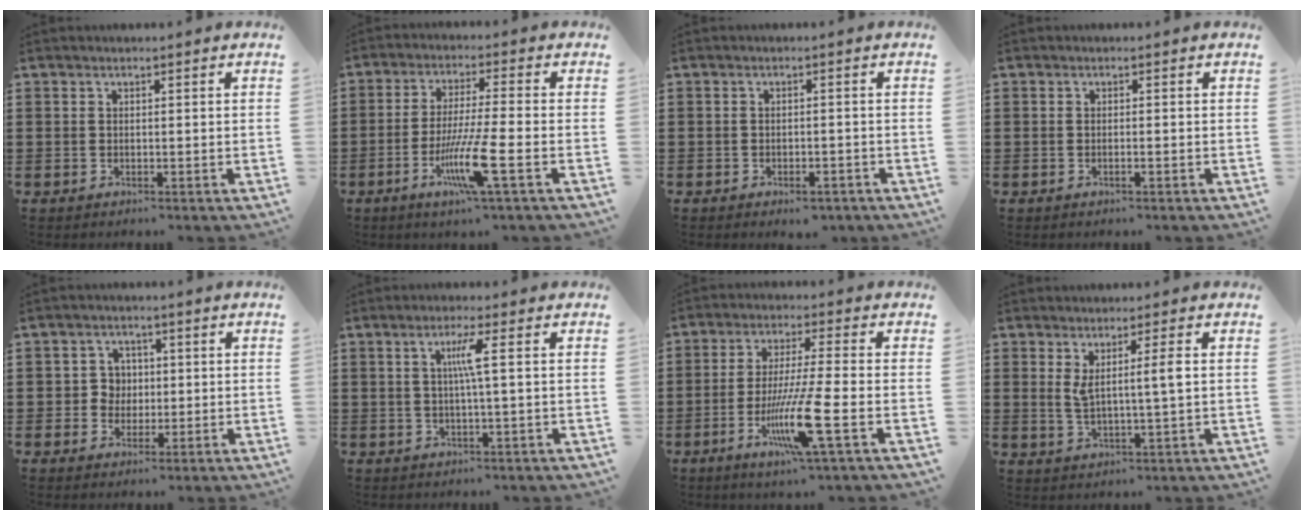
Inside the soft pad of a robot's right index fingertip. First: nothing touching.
{"total": 9.4, "force": [-3.8, 0.4, 8.6], "torque": [-0.172, -0.020, -0.074]}
{"total": 1.7, "force": [-1.5, 0.4, 0.7], "torque": [-0.017, -0.002, -0.029]}
{"total": 0.6, "force": [-0.3, -0.1, 0.5], "torque": [-0.010, -0.003, -0.006]}
{"total": 3.3, "force": [0.0, 3.1, 1.2], "torque": [-0.036, 0.009, -0.003]}
{"total": 3.8, "force": [0.5, -0.3, 3.7], "torque": [-0.071, -0.003, 0.003]}
{"total": 11.1, "force": [-4.1, 0.4, 10.3], "torque": [-0.209, -0.019, -0.080]}
{"total": 4.5, "force": [1.2, 0.1, 4.3], "torque": [-0.084, -0.003, 0.015]}